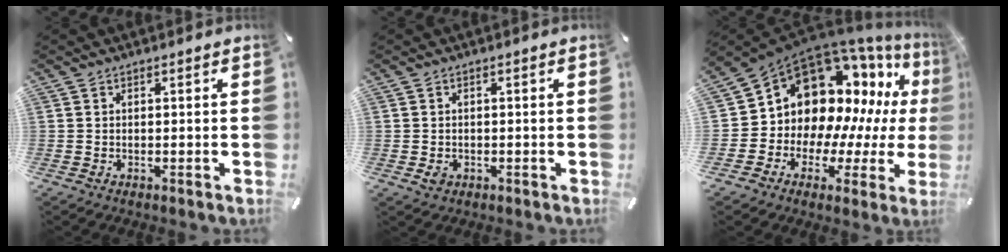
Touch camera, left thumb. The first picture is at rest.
{"total": 1.9, "force": [-0.6, 1.4, 1.0], "torque": [-0.018, 0.002, -0.012]}
{"total": 17.0, "force": [7.8, 12.9, 8.0], "torque": [-0.120, -0.107, 0.157]}